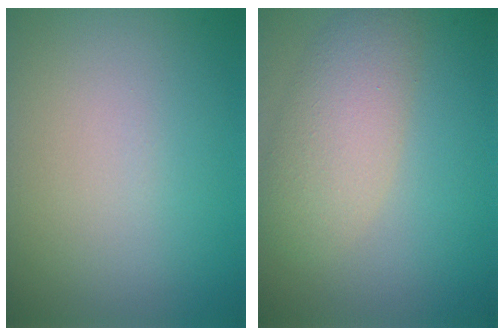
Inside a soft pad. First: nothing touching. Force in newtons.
{"total": 4.4, "press": 4.4, "slide": 0.2}